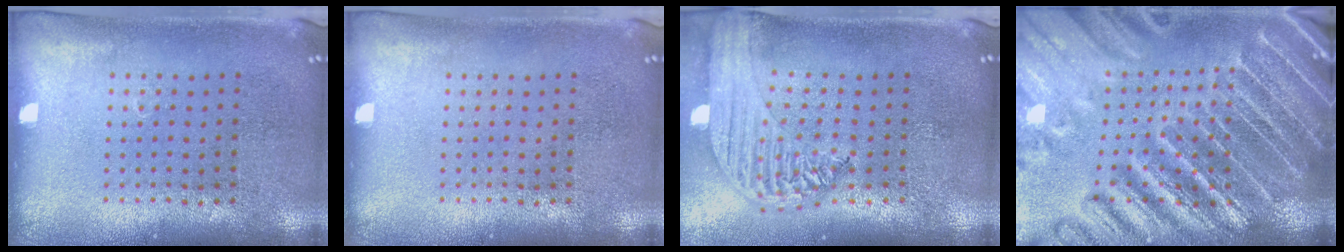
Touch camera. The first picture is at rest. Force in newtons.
{"total": 0.0}
{"total": 2.2, "press": 2.0, "slide": 0.9}
{"total": 5.1, "press": 4.5, "slide": 2.5}